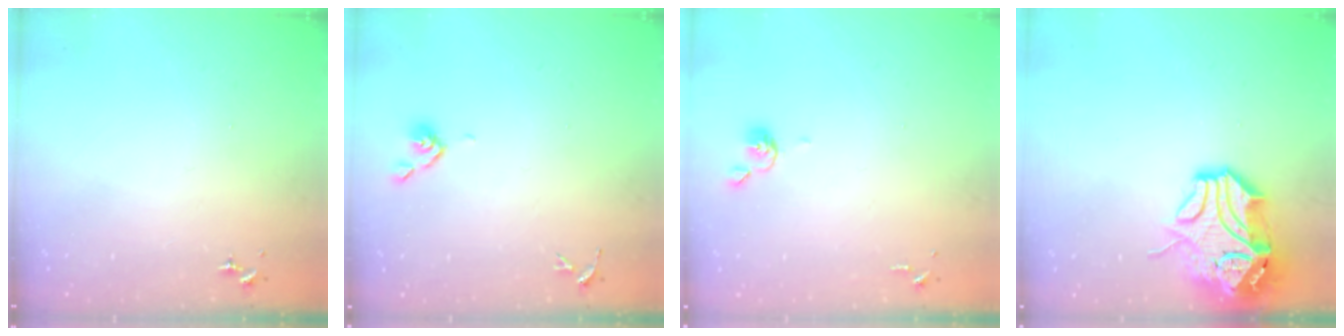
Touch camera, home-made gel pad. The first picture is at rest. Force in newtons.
{"total": 4.4, "press": 4.4, "slide": 0.7}
{"total": 4.6, "press": 4.5, "slide": 0.5}
{"total": 15.5, "press": 15.3, "slide": 2.3}